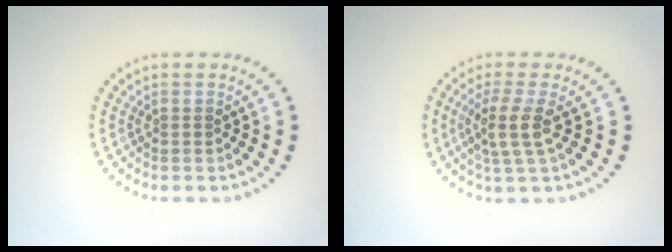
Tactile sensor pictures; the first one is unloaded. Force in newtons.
{"total": 3.0, "press": 2.4, "slide": 1.7}